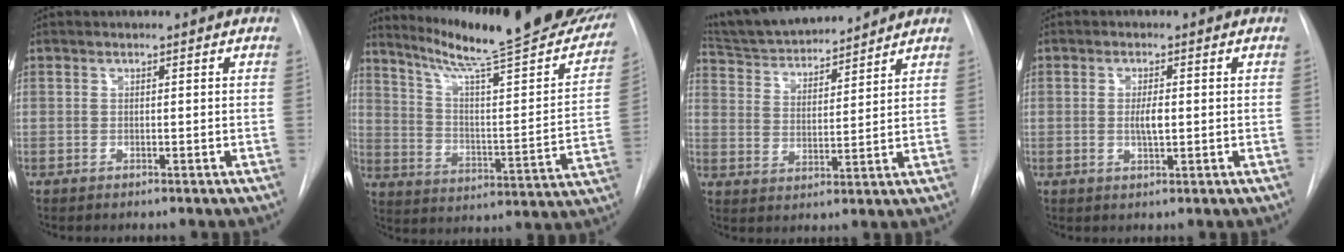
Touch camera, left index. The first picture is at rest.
{"total": 28.1, "force": [24.0, 3.2, 14.3], "torque": [-0.215, -0.079, 0.316]}
{"total": 13.2, "force": [12.2, 2.0, 4.4], "torque": [-0.079, 0.010, 0.209]}
{"total": 2.6, "force": [-0.7, 0.7, 2.4], "torque": [-0.045, -0.007, -0.013]}